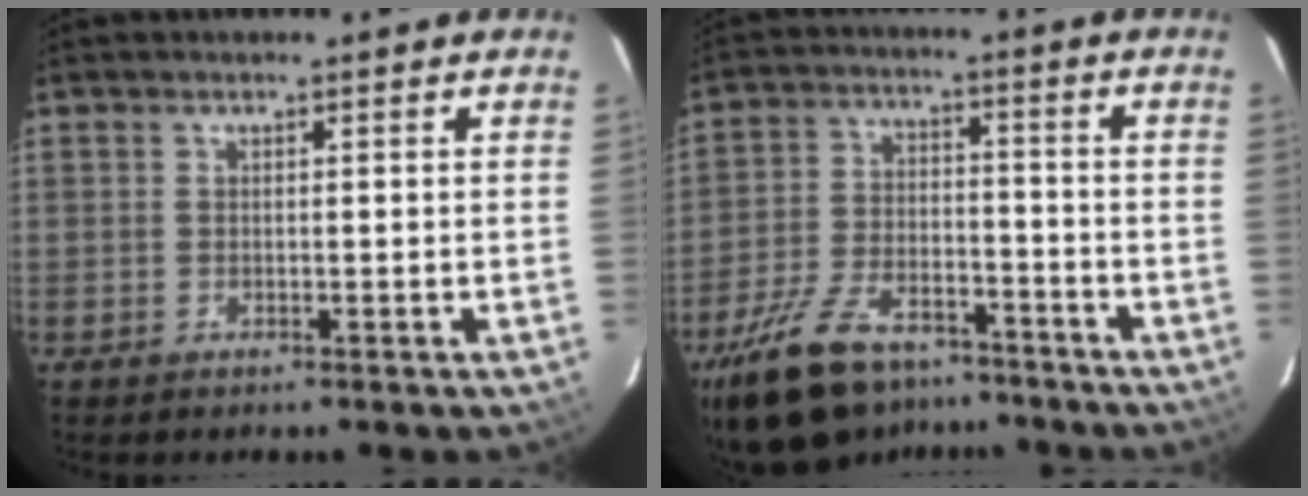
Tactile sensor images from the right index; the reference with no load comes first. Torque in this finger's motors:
{"motor_torque": [1.44, -0.70, 0.37, 0.11]}